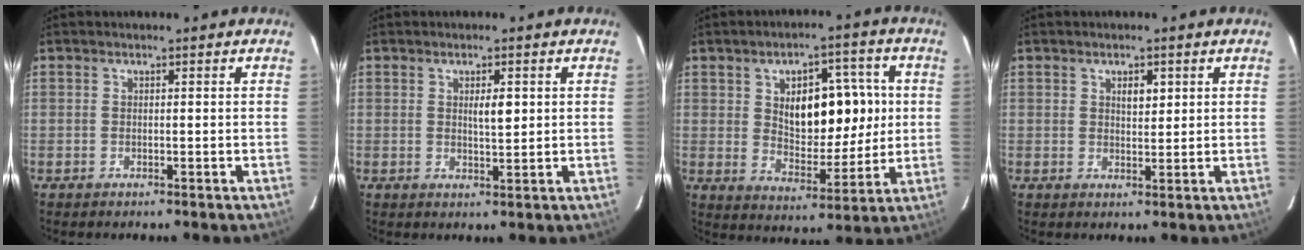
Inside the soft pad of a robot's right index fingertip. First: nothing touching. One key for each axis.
{"total": 2.8, "fx": 0.8, "fy": 0.7, "fz": 2.6, "tx": -0.043, "ty": -0.002, "tz": 0.013}
{"total": 12.3, "fx": 2.3, "fy": 6.2, "fz": 10.4, "tx": -0.152, "ty": 0.018, "tz": 0.045}
{"total": 2.5, "fx": 1.1, "fy": 1.2, "fz": 1.9, "tx": -0.029, "ty": 0.001, "tz": 0.018}